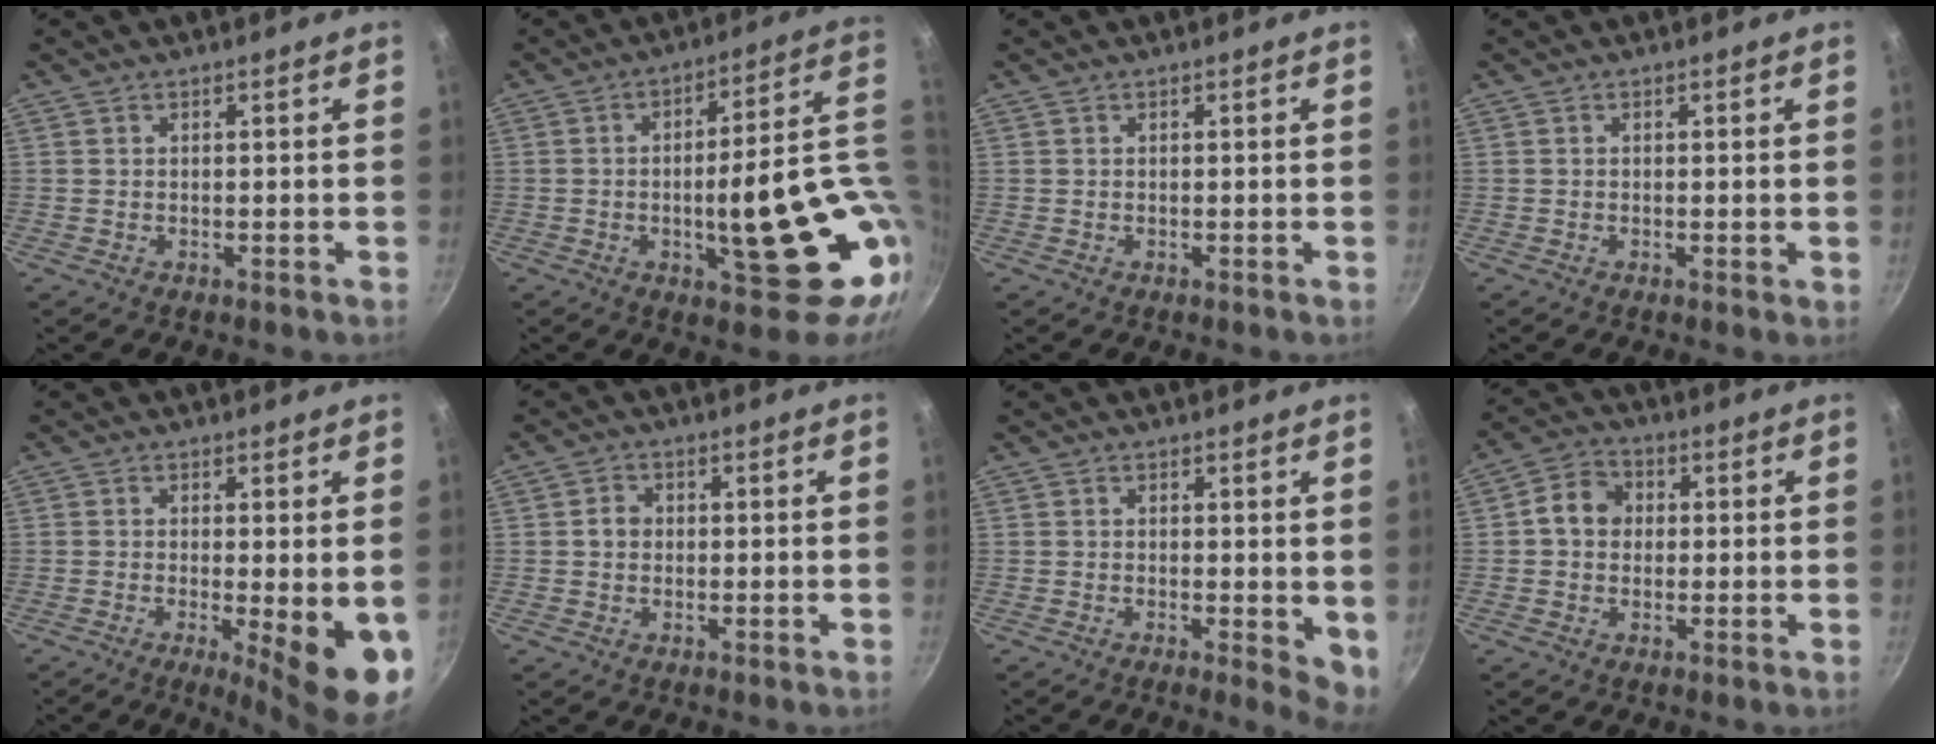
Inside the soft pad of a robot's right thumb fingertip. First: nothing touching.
{"total": 24.5, "force": [-1.8, 8.4, 23.0], "torque": [-0.267, -0.006, -0.011]}
{"total": 0.0}
{"total": 0.6, "force": [-0.1, 0.2, 0.6], "torque": [-0.008, -0.001, -0.003]}
{"total": 10.7, "force": [-2.4, 2.3, 10.2], "torque": [-0.129, -0.013, -0.026]}
{"total": 2.5, "force": [0.0, 2.1, 1.2], "torque": [-0.009, 0.006, -0.002]}
{"total": 5.0, "force": [-0.2, 2.0, 4.6], "torque": [-0.051, -0.007, -0.002]}
{"total": 6.5, "force": [0.6, 5.4, 3.6], "torque": [-0.037, 0.014, -0.006]}